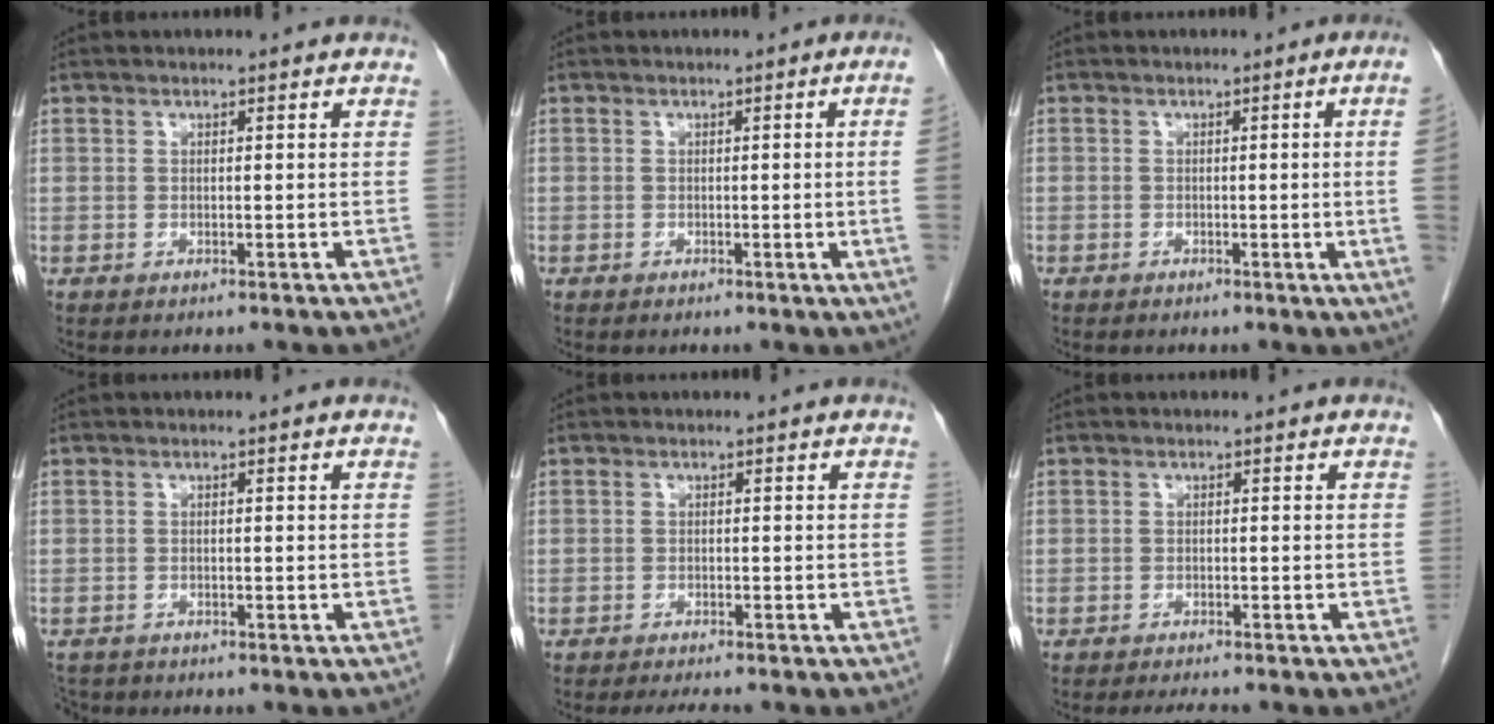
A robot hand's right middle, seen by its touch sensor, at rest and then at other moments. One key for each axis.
{"total": 4.1, "fx": -0.4, "fy": -1.5, "fz": 3.8, "tx": -0.039, "ty": -0.004, "tz": -0.005}
{"total": 5.0, "fx": -0.6, "fy": -1.7, "fz": 4.7, "tx": -0.043, "ty": -0.006, "tz": -0.009}
{"total": 2.7, "fx": -2.4, "fy": 1.2, "fz": 0.2, "tx": -0.005, "ty": -0.004, "tz": -0.041}
{"total": 3.2, "fx": -2.8, "fy": 0.3, "fz": 1.5, "tx": -0.023, "ty": -0.009, "tz": -0.038}
{"total": 2.7, "fx": -2.4, "fy": 0.2, "fz": 1.1, "tx": -0.019, "ty": -0.009, "tz": -0.033}